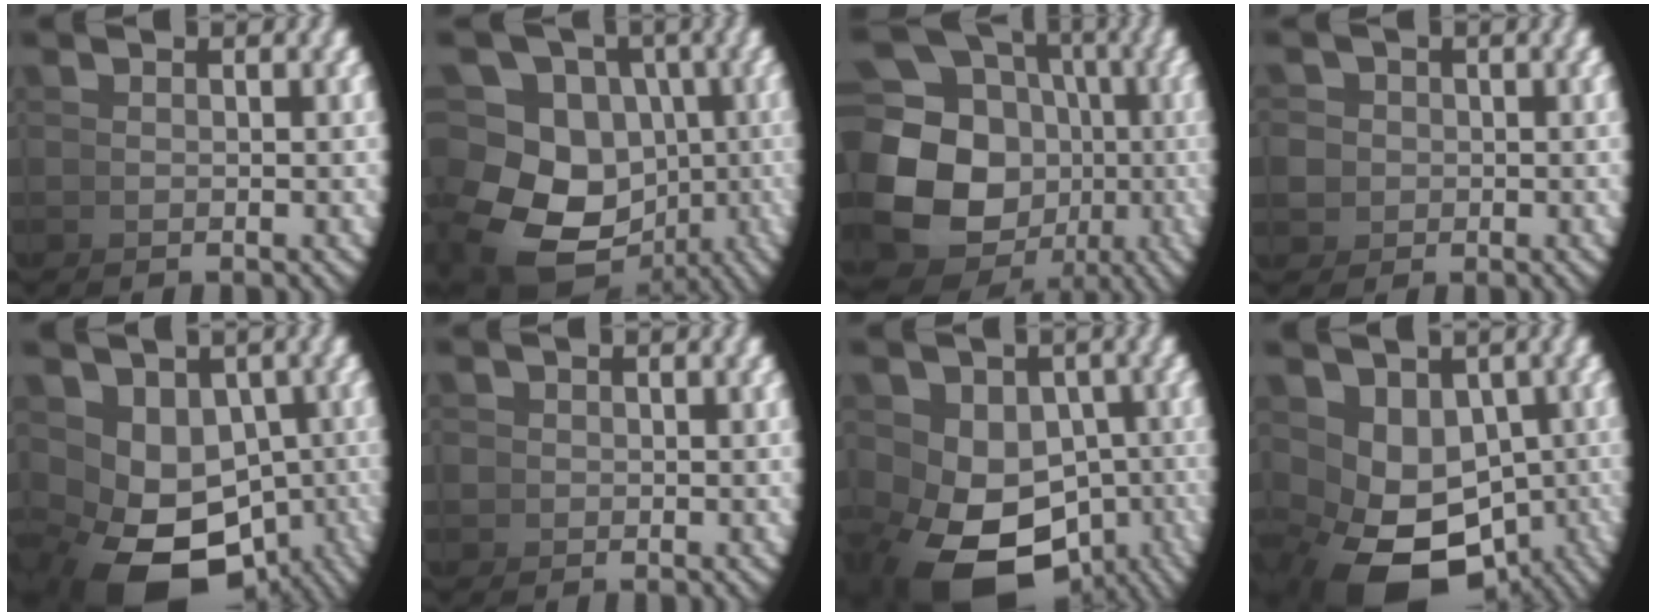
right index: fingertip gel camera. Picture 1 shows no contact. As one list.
[{"total": 14.2, "force": [-2.5, 11.9, 7.3], "torque": [-0.162, -0.070, -0.024]}, {"total": 17.8, "force": [-0.1, 15.3, 9.1], "torque": [-0.202, -0.054, 0.000]}, {"total": 3.4, "force": [0.0, 3.2, 1.2], "torque": [-0.025, -0.009, 0.003]}, {"total": 11.5, "force": [-4.6, 7.7, 7.1], "torque": [-0.162, -0.067, -0.037]}, {"total": 0.8, "force": [0.0, 0.8, 0.1], "torque": [0.000, -0.003, 0.001]}, {"total": 10.3, "force": [-4.0, 6.9, 6.5], "torque": [-0.149, -0.066, -0.027]}, {"total": 10.2, "force": [-3.6, 7.0, 6.5], "torque": [-0.146, -0.056, -0.025]}]